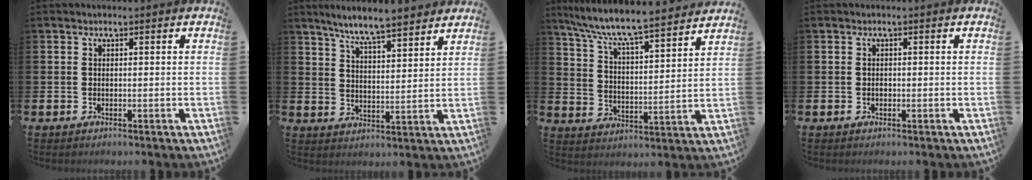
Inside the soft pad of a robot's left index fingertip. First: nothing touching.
{"total": 6.9, "force": [6.5, 0.3, 2.3], "torque": [-0.071, -0.033, 0.117]}
{"total": 8.0, "force": [7.6, 0.2, 2.7], "torque": [-0.089, -0.060, 0.128]}
{"total": 0.5, "force": [-0.2, 0.4, 0.3], "torque": [-0.005, 0.003, -0.005]}